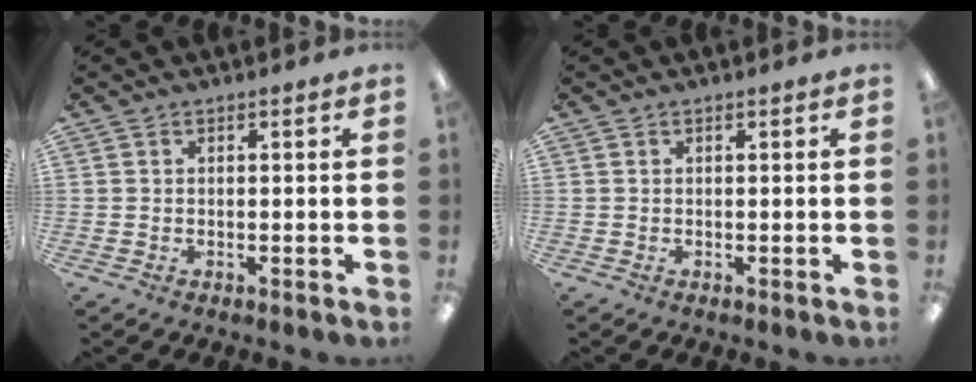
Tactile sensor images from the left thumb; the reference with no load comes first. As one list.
[{"total": 0.0}]